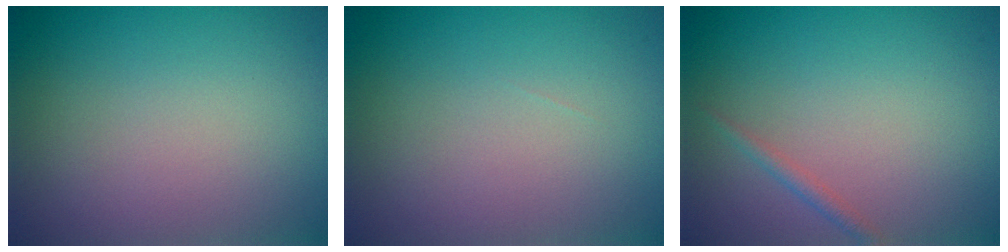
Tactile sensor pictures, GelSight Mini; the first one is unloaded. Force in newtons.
{"total": 0.0}
{"total": 1.0, "press": 1.0, "slide": 0.0}